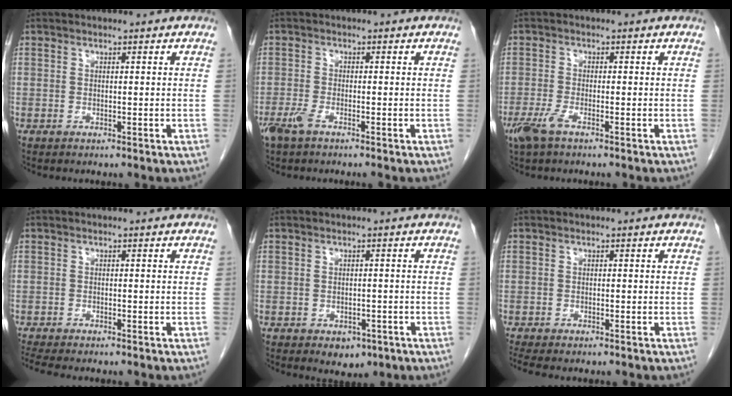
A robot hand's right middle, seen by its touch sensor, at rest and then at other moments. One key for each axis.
{"total": 2.6, "fx": -1.8, "fy": 0.4, "fz": 1.8, "tx": -0.043, "ty": -0.005, "tz": -0.040}
{"total": 3.4, "fx": -2.1, "fy": 0.7, "fz": 2.6, "tx": -0.062, "ty": -0.007, "tz": -0.044}
{"total": 4.9, "fx": -4.2, "fy": 0.8, "fz": 2.3, "tx": -0.033, "ty": -0.006, "tz": -0.065}
{"total": 3.2, "fx": -1.7, "fy": 2.1, "fz": 1.7, "tx": -0.015, "ty": 0.001, "tz": -0.011}
{"total": 3.7, "fx": -3.1, "fy": 1.0, "fz": 1.8, "tx": -0.024, "ty": -0.007, "tz": -0.047}